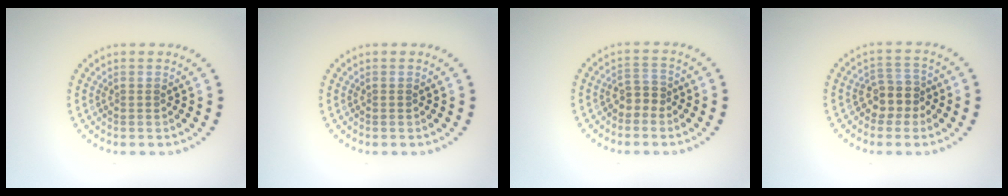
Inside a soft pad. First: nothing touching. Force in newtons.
{"total": 0.0}
{"total": 1.8, "press": 1.6, "slide": 0.9}
{"total": 2.8, "press": 2.4, "slide": 1.4}